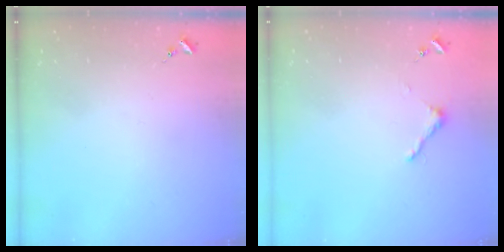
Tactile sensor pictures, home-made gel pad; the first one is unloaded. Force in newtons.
{"total": 3.4, "press": 3.4, "slide": 0.3}